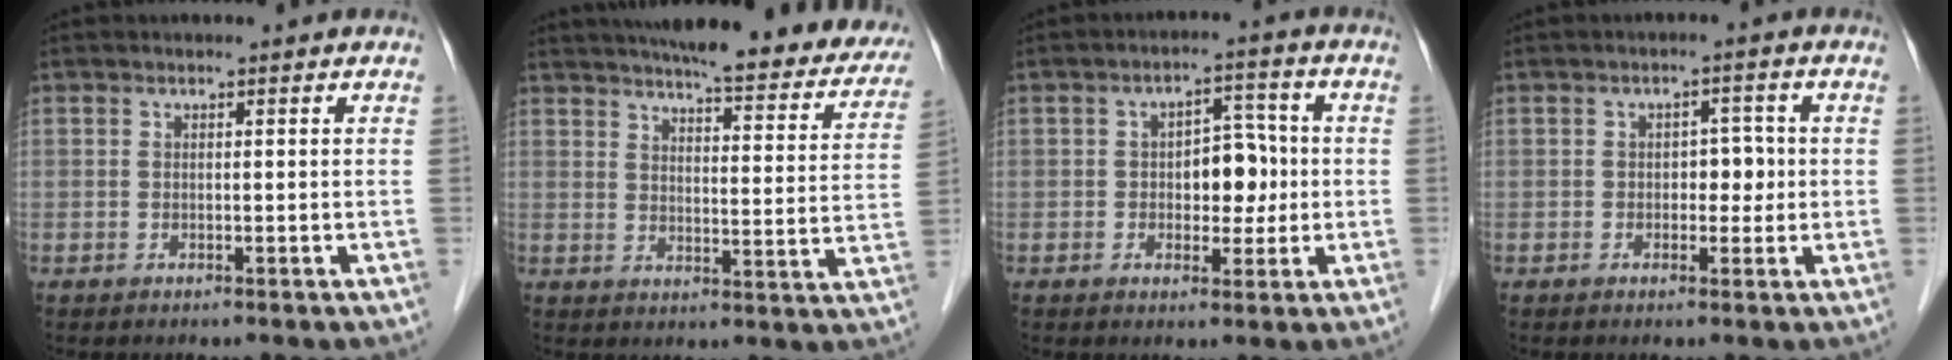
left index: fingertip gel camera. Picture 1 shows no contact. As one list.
[{"total": 25.4, "force": [21.7, 5.0, 12.4], "torque": [-0.167, -0.021, 0.254]}, {"total": 6.1, "force": [-0.3, 3.6, 5.0], "torque": [-0.072, 0.018, -0.002]}, {"total": 3.2, "force": [-0.2, 2.0, 2.5], "torque": [-0.027, 0.008, -0.004]}]